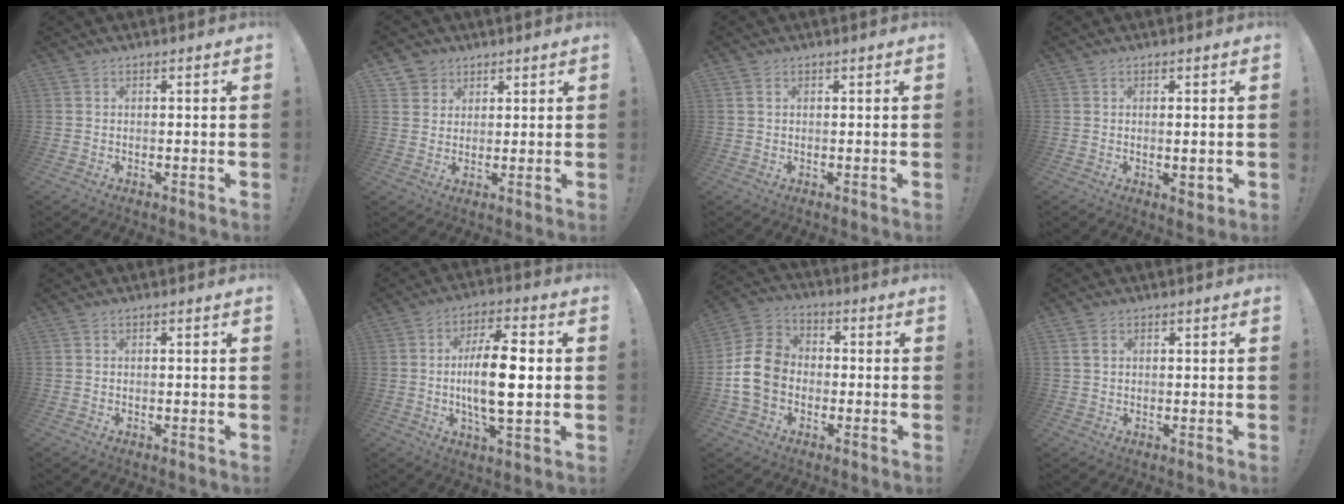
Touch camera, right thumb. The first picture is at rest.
{"total": 4.6, "force": [2.6, 3.8, 0.2], "torque": [0.002, -0.016, 0.049]}
{"total": 1.4, "force": [0.7, 1.0, 0.7], "torque": [-0.012, 0.002, 0.012]}
{"total": 2.5, "force": [0.2, 0.9, 2.3], "torque": [-0.021, -0.006, 0.002]}
{"total": 0.0}
{"total": 14.7, "force": [-0.4, 4.4, 14.0], "torque": [-0.257, -0.003, -0.020]}
{"total": 13.2, "force": [-2.0, 10.8, 7.2], "torque": [-0.138, 0.032, -0.031]}
{"total": 2.3, "force": [1.0, 1.6, 1.3], "torque": [-0.015, 0.001, 0.017]}